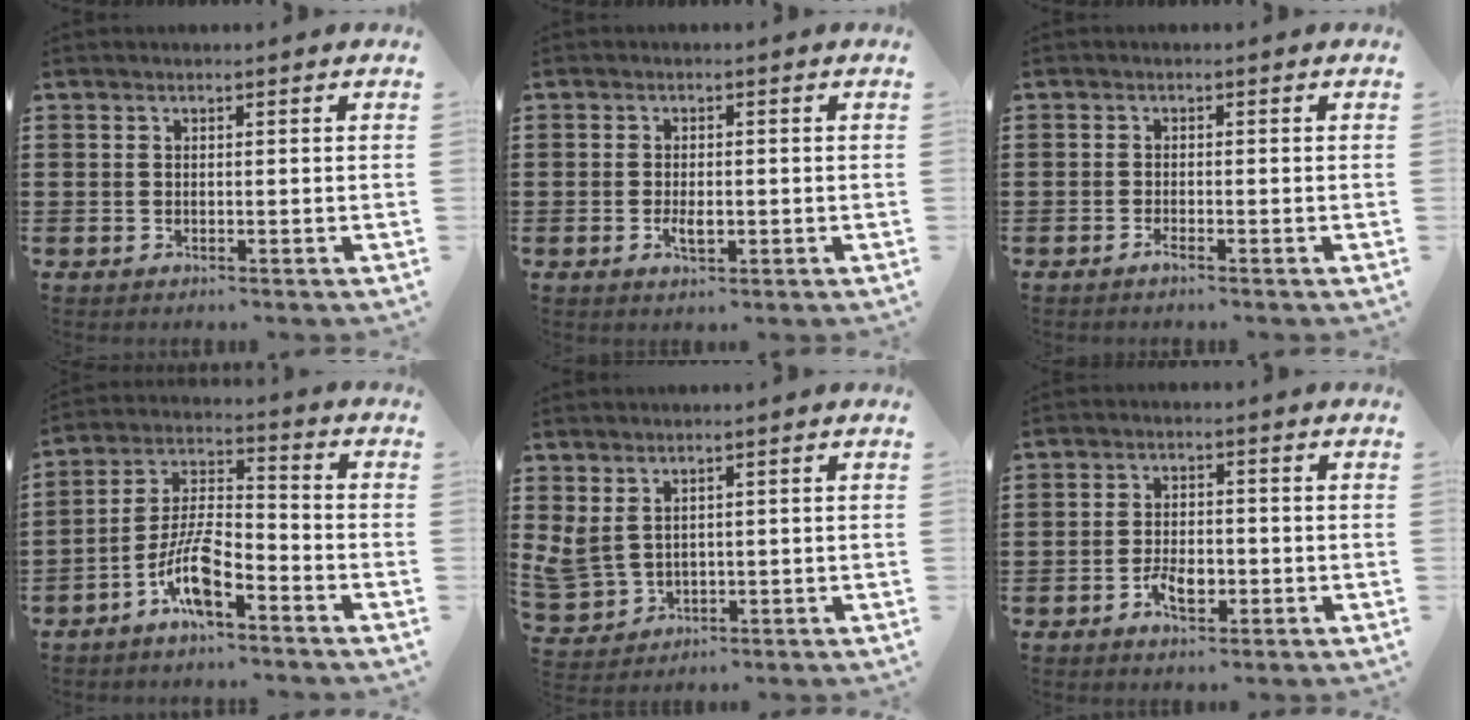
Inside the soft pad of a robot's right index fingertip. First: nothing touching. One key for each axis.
{"total": 2.5, "fx": -0.6, "fy": 1.0, "fz": 2.2, "tx": -0.040, "ty": 0.000, "tz": -0.010}
{"total": 1.1, "fx": -0.9, "fy": 0.1, "fz": 0.7, "tx": -0.015, "ty": -0.006, "tz": -0.015}
{"total": 8.8, "fx": -5.4, "fy": 2.6, "fz": 6.5, "tx": -0.147, "ty": 0.001, "tz": -0.104}
{"total": 3.0, "fx": 1.6, "fy": 2.2, "fz": 1.3, "tx": -0.044, "ty": 0.006, "tz": 0.029}
{"total": 4.1, "fx": -1.7, "fy": 2.0, "fz": 3.1, "tx": -0.060, "ty": 0.002, "tz": -0.029}